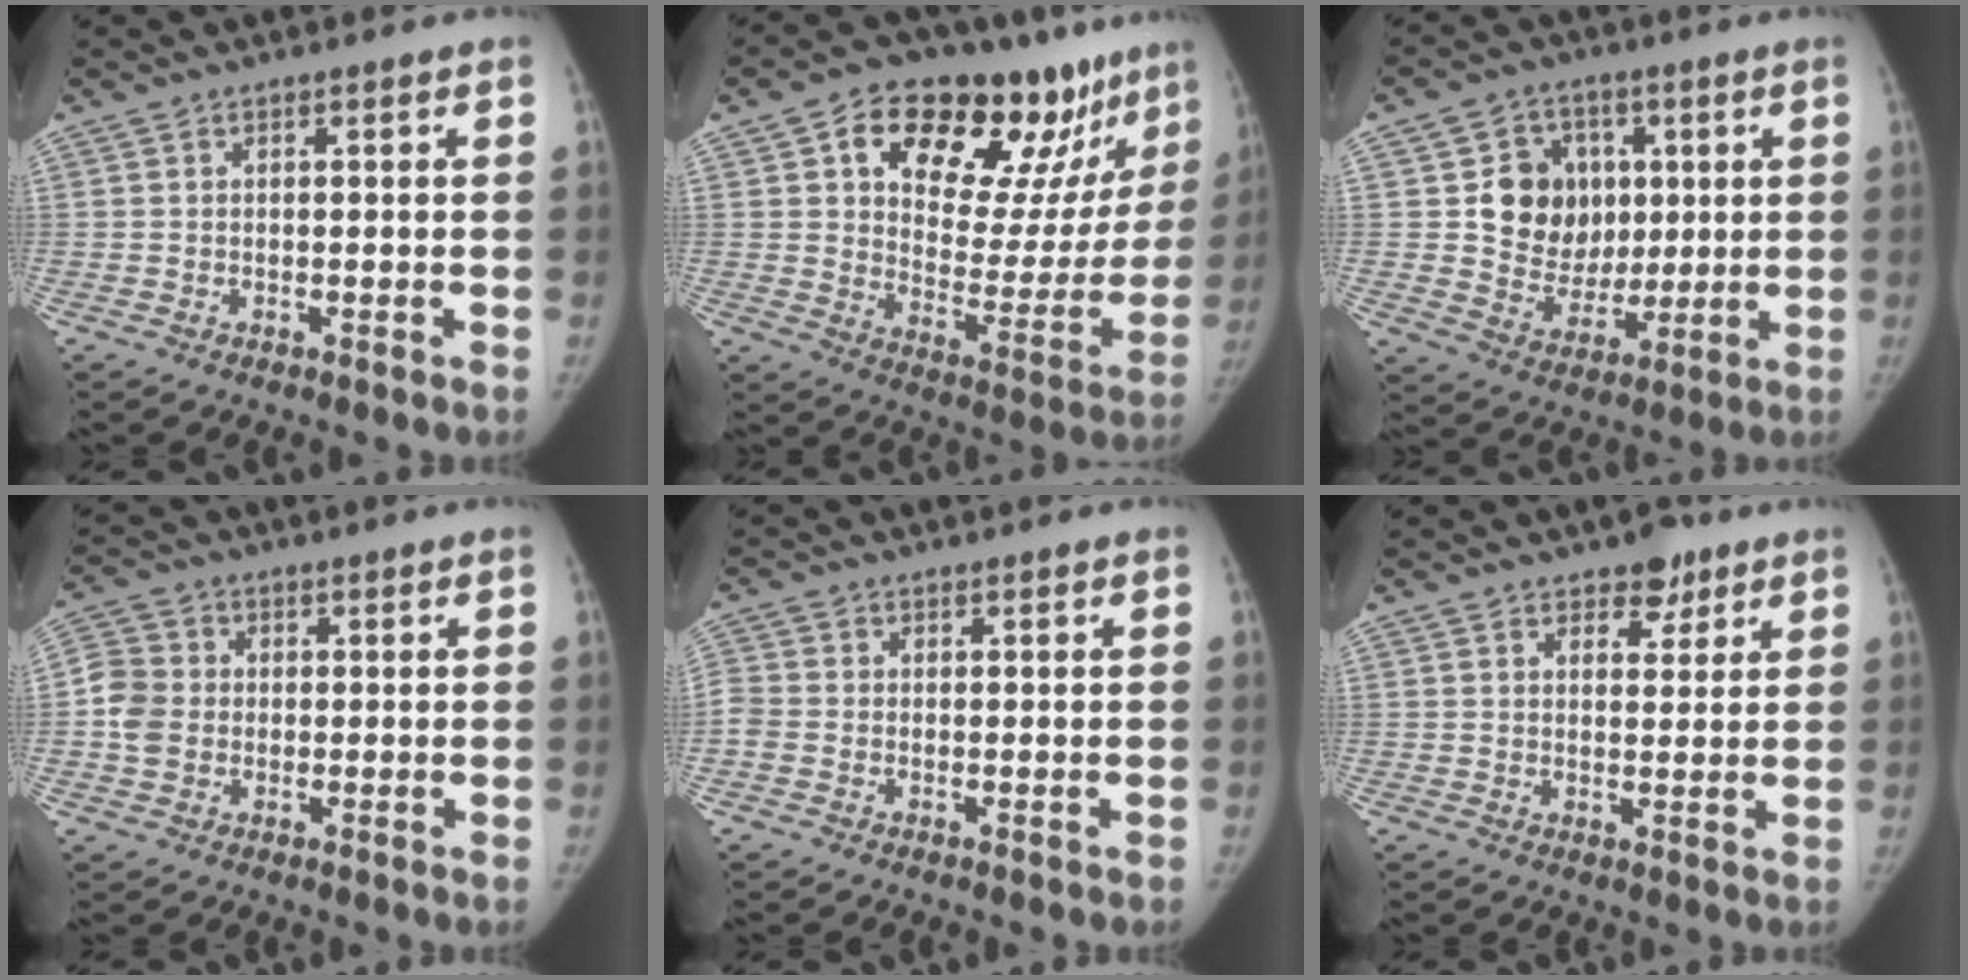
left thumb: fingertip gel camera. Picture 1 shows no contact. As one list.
[{"total": 26.4, "force": [15.9, 12.6, 17.0], "torque": [-0.185, -0.041, 0.235]}, {"total": 12.7, "force": [2.7, 11.1, 5.5], "torque": [-0.032, -0.004, 0.059]}, {"total": 6.2, "force": [-0.6, 5.6, 2.7], "torque": [-0.046, 0.011, -0.018]}, {"total": 3.1, "force": [-0.8, 2.4, 1.8], "torque": [-0.047, 0.002, -0.023]}, {"total": 4.7, "force": [3.0, 2.7, 2.3], "torque": [-0.004, -0.015, 0.042]}]